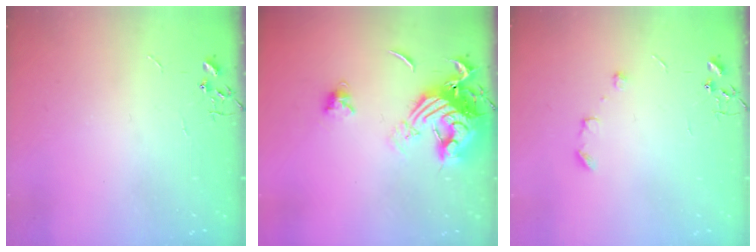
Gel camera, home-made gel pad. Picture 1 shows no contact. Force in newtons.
{"total": 15.5, "press": 15.4, "slide": 1.8}
{"total": 6.5, "press": 6.4, "slide": 1.1}